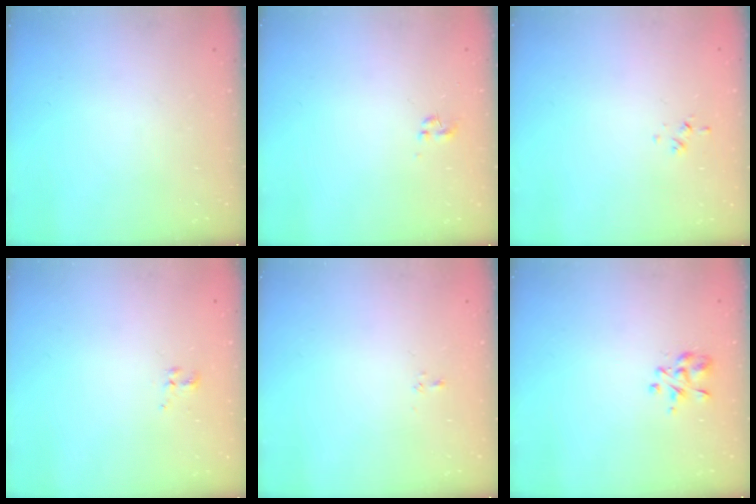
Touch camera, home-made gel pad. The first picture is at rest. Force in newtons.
{"total": 0.0}
{"total": 0.7, "press": 0.6, "slide": 0.4}
{"total": 2.8, "press": 2.5, "slide": 1.3}
{"total": 1.6, "press": 1.4, "slide": 0.8}
{"total": 2.9, "press": 2.7, "slide": 1.0}